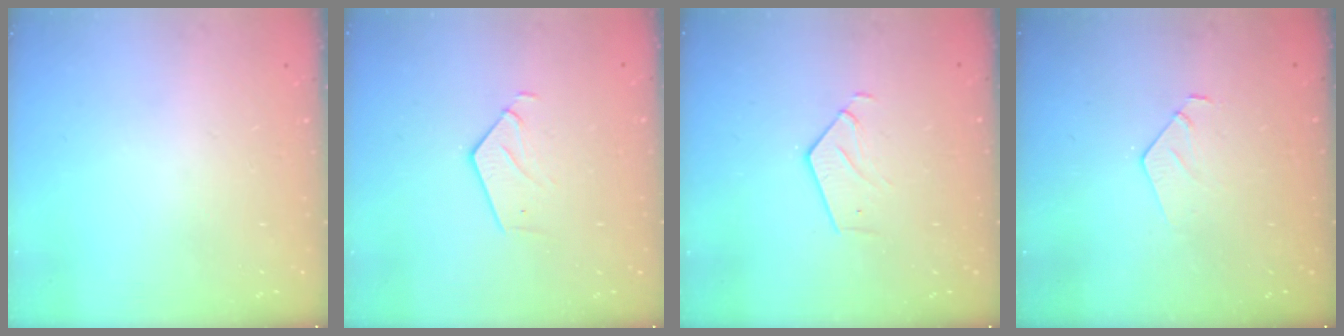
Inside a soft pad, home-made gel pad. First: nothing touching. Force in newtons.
{"total": 3.0, "press": 3.0, "slide": 0.2}
{"total": 4.8, "press": 4.7, "slide": 0.4}
{"total": 6.0, "press": 6.0, "slide": 0.5}